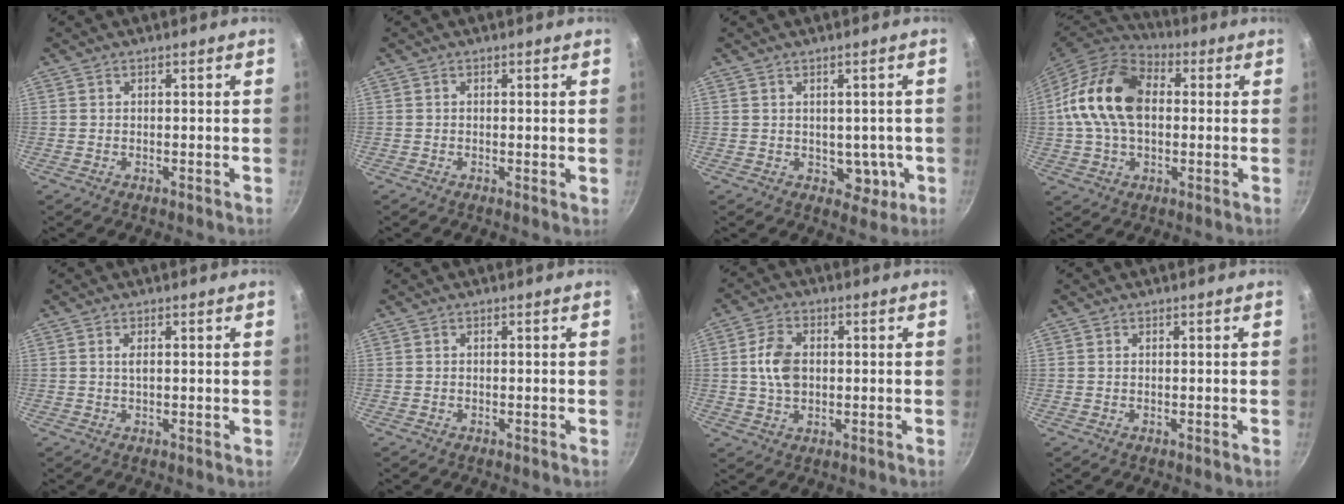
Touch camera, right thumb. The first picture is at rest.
{"total": 0.5, "force": [0.0, 0.2, 0.5], "torque": [-0.007, -0.003, -0.003]}
{"total": 4.5, "force": [-0.3, 3.5, 2.8], "torque": [-0.004, 0.006, 0.006]}
{"total": 18.0, "force": [1.5, 12.0, 13.3], "torque": [-0.231, 0.028, 0.011]}
{"total": 1.4, "force": [0.3, 0.4, 1.3], "torque": [-0.024, 0.000, 0.003]}
{"total": 0.0}
{"total": 7.4, "force": [0.5, 5.0, 5.4], "torque": [-0.091, 0.010, 0.006]}
{"total": 0.0}